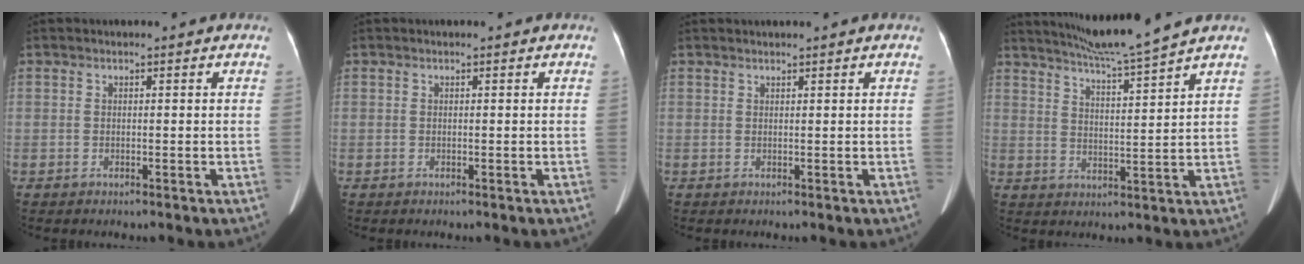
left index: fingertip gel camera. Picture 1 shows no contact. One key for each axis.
{"total": 0.0}
{"total": 1.5, "fx": 1.4, "fy": -0.1, "fz": 0.6, "tx": -0.009, "ty": 0.016, "tz": 0.025}
{"total": 9.6, "fx": 8.6, "fy": -2.1, "fz": 3.7, "tx": -0.070, "ty": -0.008, "tz": 0.145}